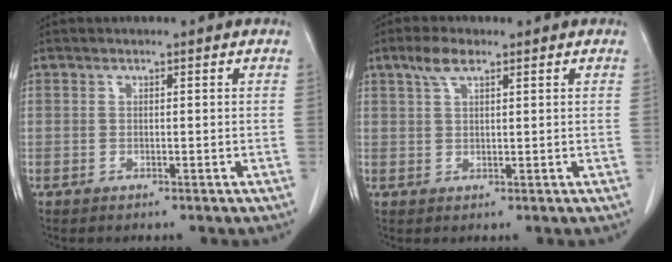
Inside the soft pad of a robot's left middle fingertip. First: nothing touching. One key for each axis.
{"total": 3.4, "fx": 2.2, "fy": 0.9, "fz": 2.5, "tx": -0.058, "ty": 0.009, "tz": 0.046}